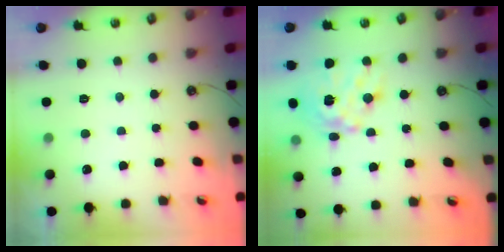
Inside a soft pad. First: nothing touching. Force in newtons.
{"total": 16.5, "press": 16.4, "slide": 1.5}